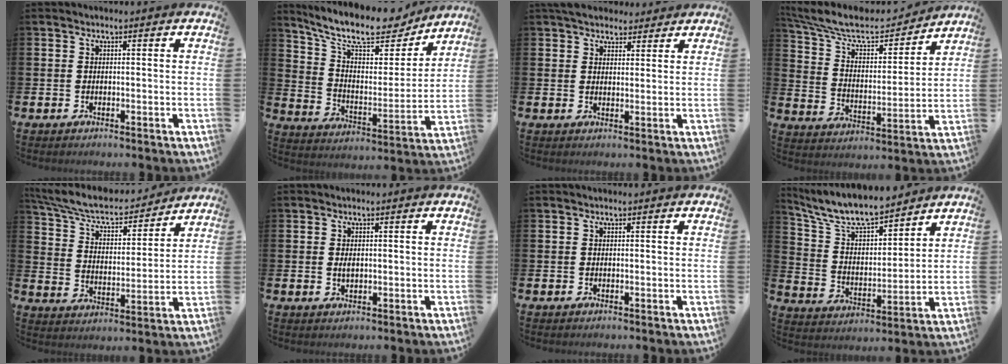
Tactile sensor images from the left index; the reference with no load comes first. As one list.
[{"total": 12.3, "force": [10.6, 3.6, 5.1], "torque": [-0.123, -0.069, 0.182]}, {"total": 4.6, "force": [4.1, 1.9, 0.6], "torque": [-0.017, -0.011, 0.076]}, {"total": 9.7, "force": [8.4, 3.1, 3.6], "torque": [-0.109, -0.055, 0.143]}, {"total": 7.6, "force": [6.8, 2.1, 2.7], "torque": [-0.091, -0.049, 0.116]}, {"total": 1.2, "force": [0.2, 0.7, 1.0], "torque": [-0.008, 0.000, -0.001]}, {"total": 0.0}, {"total": 8.7, "force": [8.0, 2.0, 3.0], "torque": [-0.096, -0.050, 0.142]}]